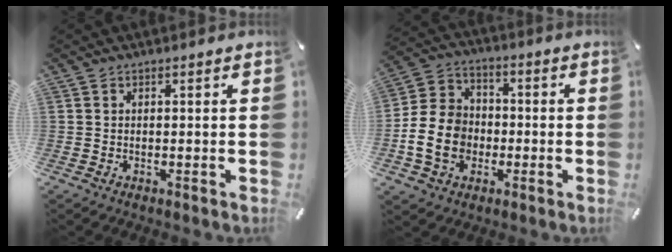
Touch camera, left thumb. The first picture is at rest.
{"total": 12.4, "force": [-3.4, 10.2, 6.1], "torque": [-0.144, 0.029, -0.060]}